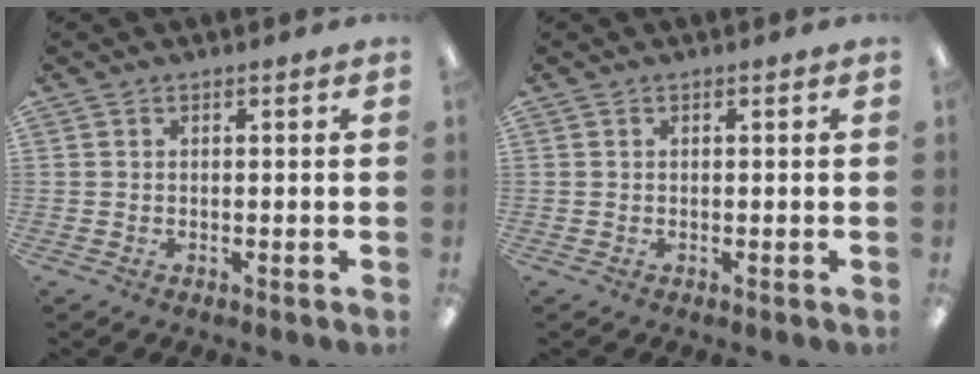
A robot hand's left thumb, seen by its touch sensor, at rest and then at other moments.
{"total": 0.0}